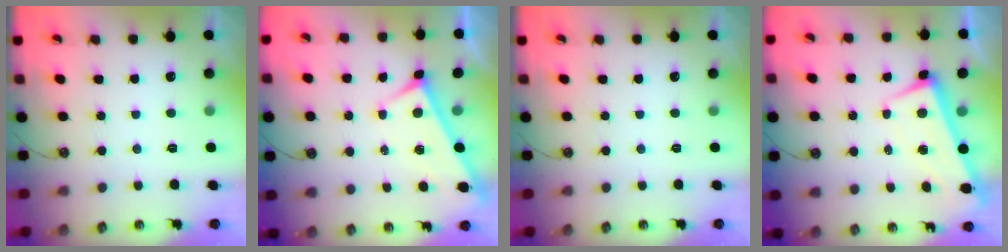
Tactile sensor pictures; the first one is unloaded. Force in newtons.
{"total": 4.5, "press": 4.5, "slide": 0.3}
{"total": 0.0}
{"total": 1.5, "press": 0.5, "slide": 1.4}